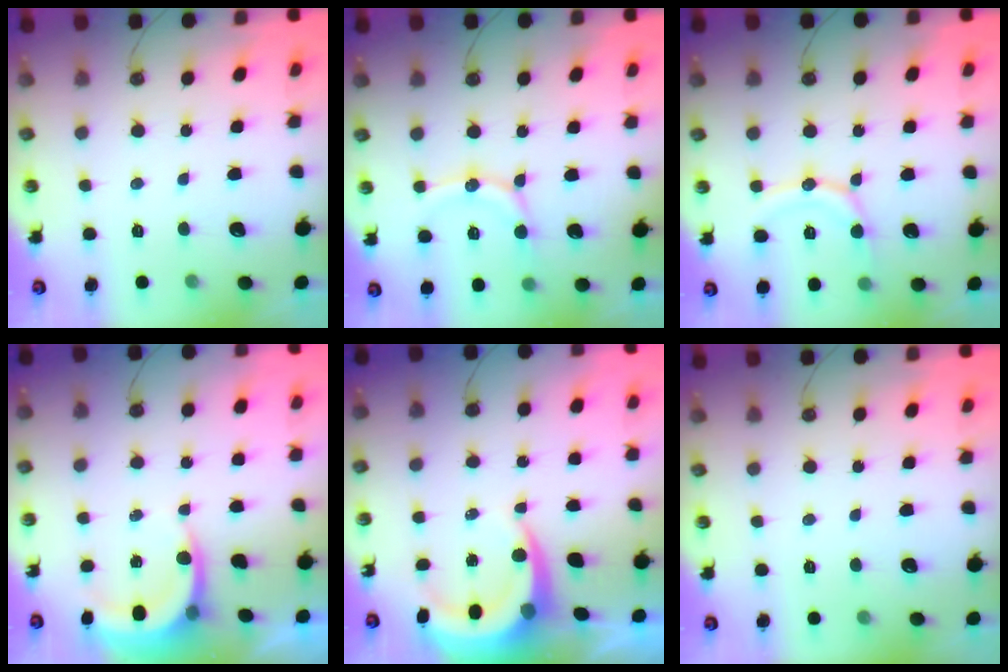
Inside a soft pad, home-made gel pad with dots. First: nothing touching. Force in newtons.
{"total": 12.7, "press": 12.4, "slide": 2.7}
{"total": 12.4, "press": 12.4, "slide": 1.3}
{"total": 4.9, "press": 4.9, "slide": 0.7}
{"total": 7.3, "press": 7.2, "slide": 1.1}
{"total": 0.0}